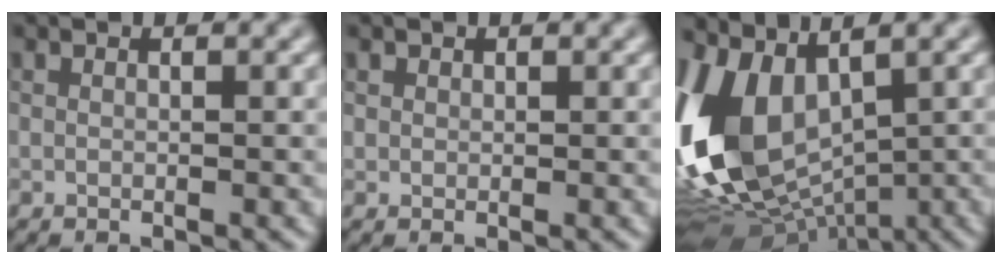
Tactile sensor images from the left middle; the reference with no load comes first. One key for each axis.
{"total": 0.6, "fx": 0.4, "fy": 0.4, "fz": -0.1, "tx": -0.008, "ty": 0.000, "tz": 0.022}
{"total": 13.1, "fx": -0.9, "fy": 7.7, "fz": 10.5, "tx": -0.237, "ty": -0.002, "tz": -0.014}